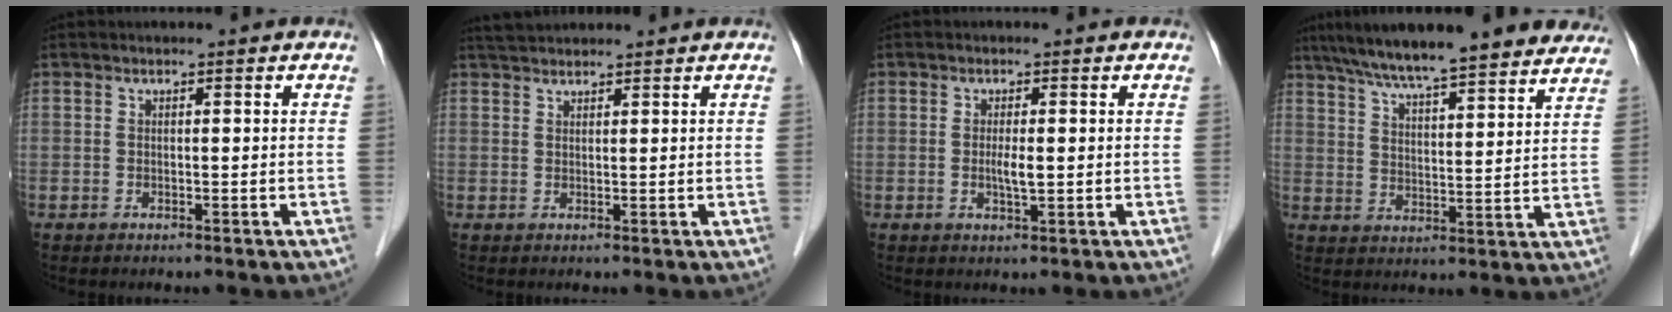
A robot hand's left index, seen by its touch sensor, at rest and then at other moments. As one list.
[{"total": 3.2, "force": [3.1, 0.3, 0.8], "torque": [-0.015, 0.028, 0.057]}, {"total": 2.2, "force": [-0.2, 0.3, 2.2], "torque": [-0.044, -0.002, -0.004]}, {"total": 22.7, "force": [19.4, 2.9, 11.4], "torque": [-0.178, 0.026, 0.261]}]